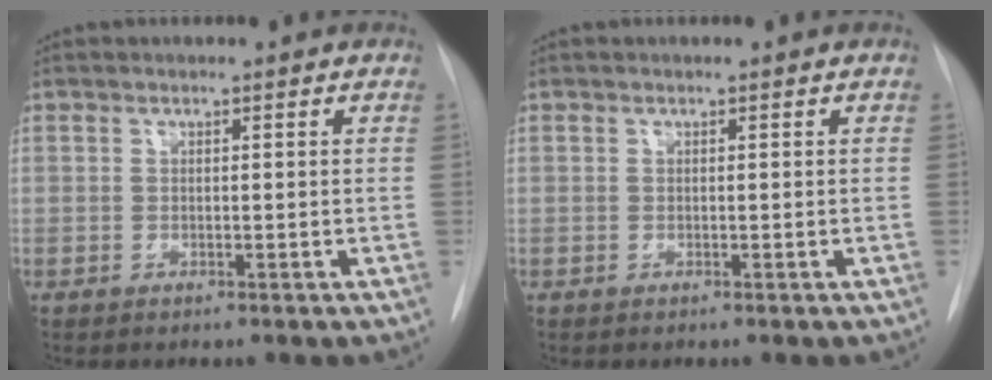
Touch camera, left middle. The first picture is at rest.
{"total": 0.0}